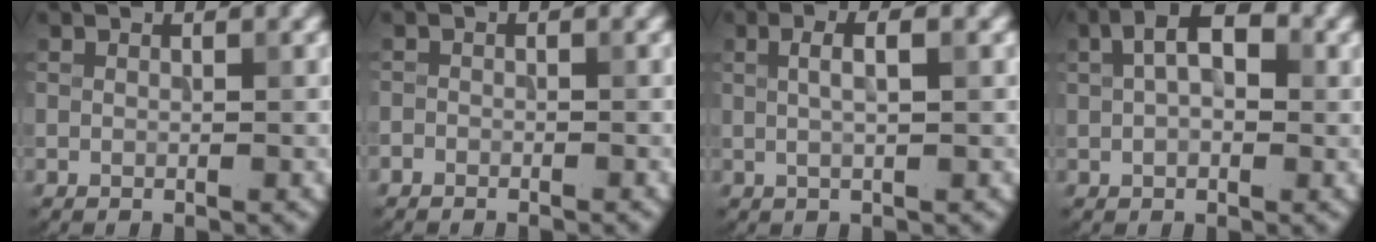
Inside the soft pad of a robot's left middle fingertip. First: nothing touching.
{"total": 1.1, "force": [-1.0, 0.3, 0.0], "torque": [0.004, -0.003, -0.020]}
{"total": 2.6, "force": [0.6, 0.7, 2.5], "torque": [-0.038, 0.005, 0.007]}
{"total": 5.4, "force": [1.4, 3.1, 4.3], "torque": [-0.069, 0.020, 0.009]}